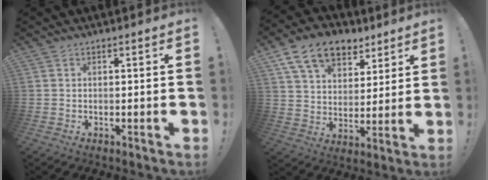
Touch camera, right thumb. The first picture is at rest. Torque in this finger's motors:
{"motor_torque": [0.18, 1.91, 0.34, -0.04, 0.07]}